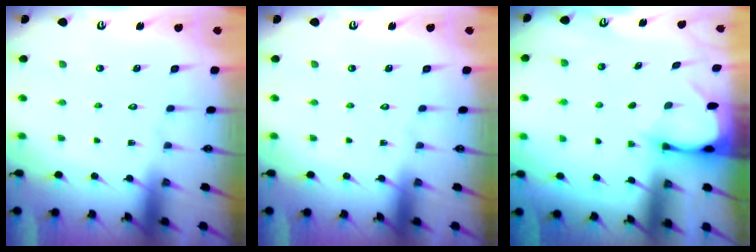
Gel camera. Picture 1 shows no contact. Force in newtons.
{"total": 0.0}
{"total": 2.5, "press": 2.5, "slide": 0.3}